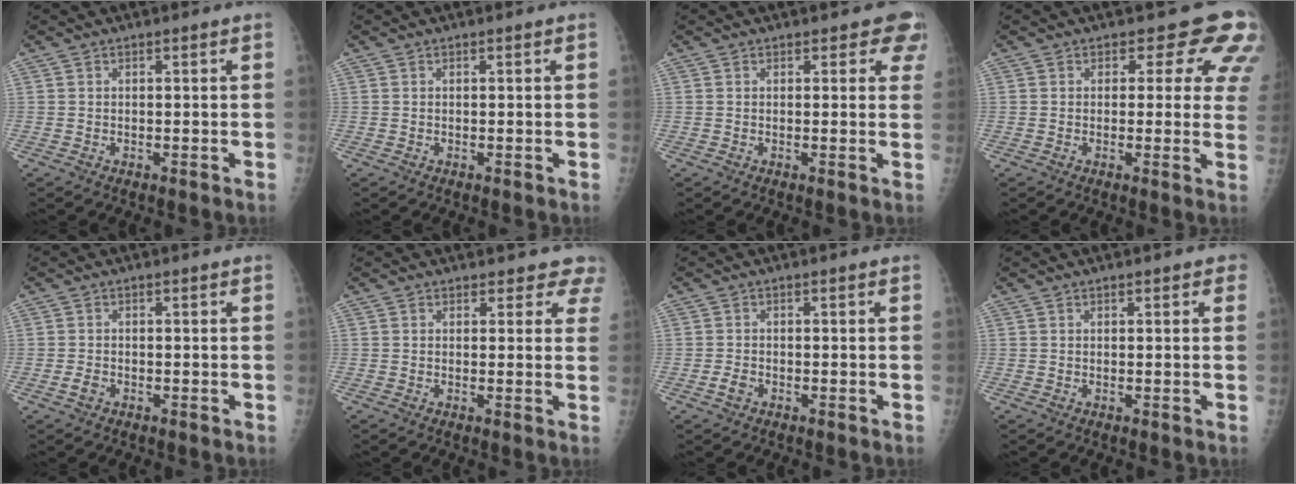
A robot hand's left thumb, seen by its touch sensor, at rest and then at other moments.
{"total": 0.0}
{"total": 3.9, "force": [3.0, 2.1, 1.4], "torque": [0.021, -0.010, 0.019]}
{"total": 8.5, "force": [5.5, 4.8, 4.2], "torque": [-0.002, -0.022, 0.037]}
{"total": 1.4, "force": [-0.8, 0.9, 0.7], "torque": [-0.017, 0.001, -0.015]}
{"total": 4.7, "force": [4.2, 2.2, -0.1], "torque": [0.045, -0.019, 0.020]}
{"total": 1.7, "force": [-1.0, 1.1, 0.9], "torque": [-0.020, 0.003, -0.019]}
{"total": 1.5, "force": [0.7, 0.8, 1.0], "torque": [-0.003, 0.001, 0.005]}